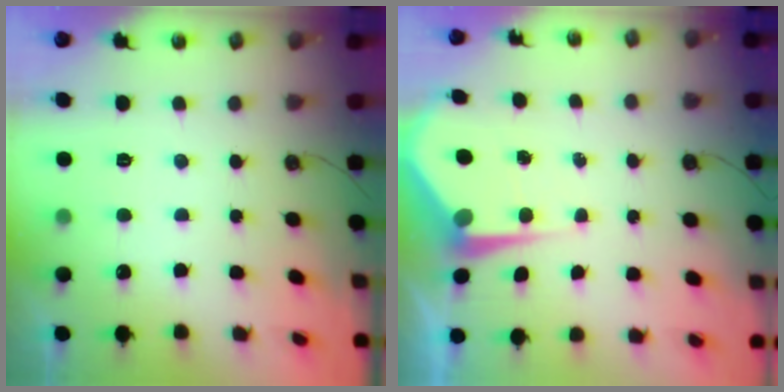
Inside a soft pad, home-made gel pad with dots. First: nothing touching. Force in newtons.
{"total": 6.0, "press": 5.9, "slide": 0.7}